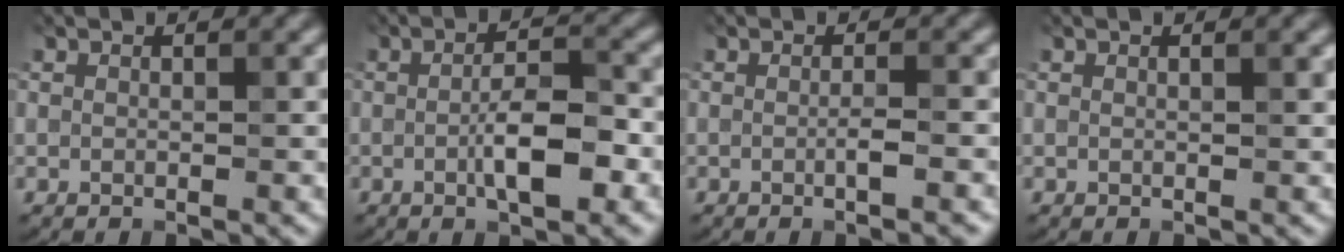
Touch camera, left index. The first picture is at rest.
{"total": 4.9, "force": [-1.2, 1.2, 4.6], "torque": [-0.084, 0.007, -0.024]}
{"total": 1.5, "force": [-0.5, -0.1, 1.4], "torque": [-0.029, 0.002, -0.010]}
{"total": 1.0, "force": [0.5, 0.0, 0.8], "torque": [-0.016, 0.004, 0.009]}